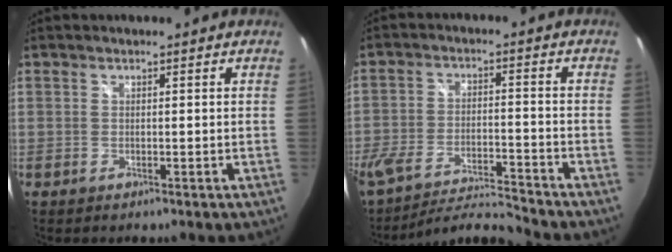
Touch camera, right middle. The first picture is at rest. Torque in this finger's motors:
{"motor_torque": [1.07, -1.07, 0.28, 0.17]}